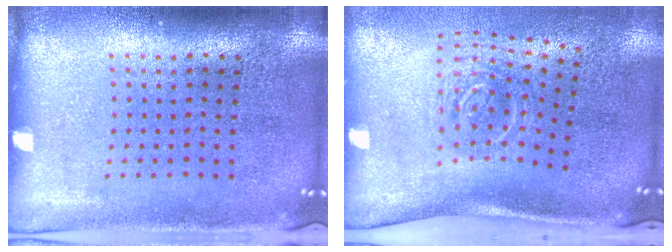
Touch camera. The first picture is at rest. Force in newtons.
{"total": 2.0, "press": 1.3, "slide": 1.5}